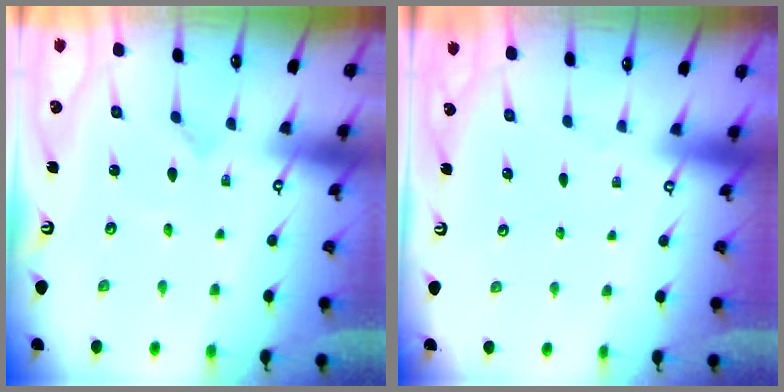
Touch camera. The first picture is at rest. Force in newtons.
{"total": 0.0}